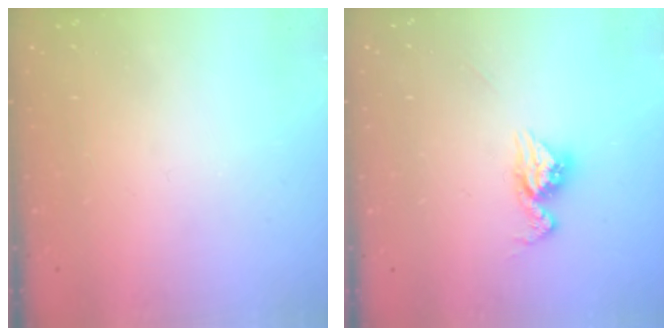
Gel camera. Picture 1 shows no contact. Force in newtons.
{"total": 11.1, "press": 11.0, "slide": 0.9}